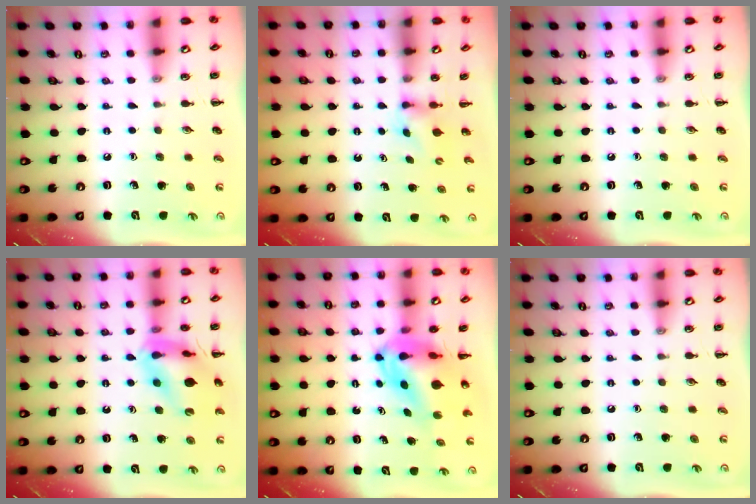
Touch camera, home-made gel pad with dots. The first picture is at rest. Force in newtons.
{"total": 2.2, "press": 1.9, "slide": 1.0}
{"total": 0.0}
{"total": 14.7, "press": 14.5, "slide": 2.6}
{"total": 8.3, "press": 7.9, "slide": 2.5}
{"total": 0.0}